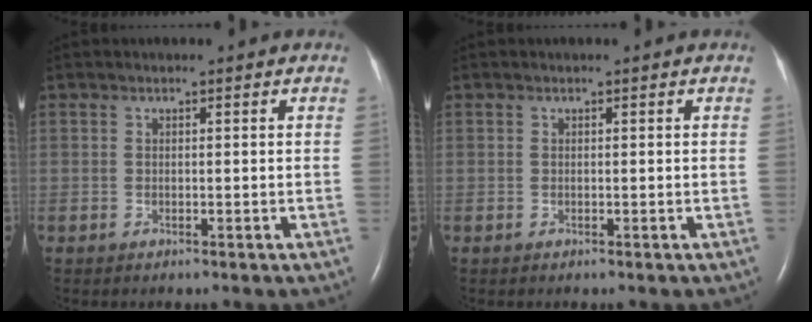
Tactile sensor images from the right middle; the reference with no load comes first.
{"total": 0.0}